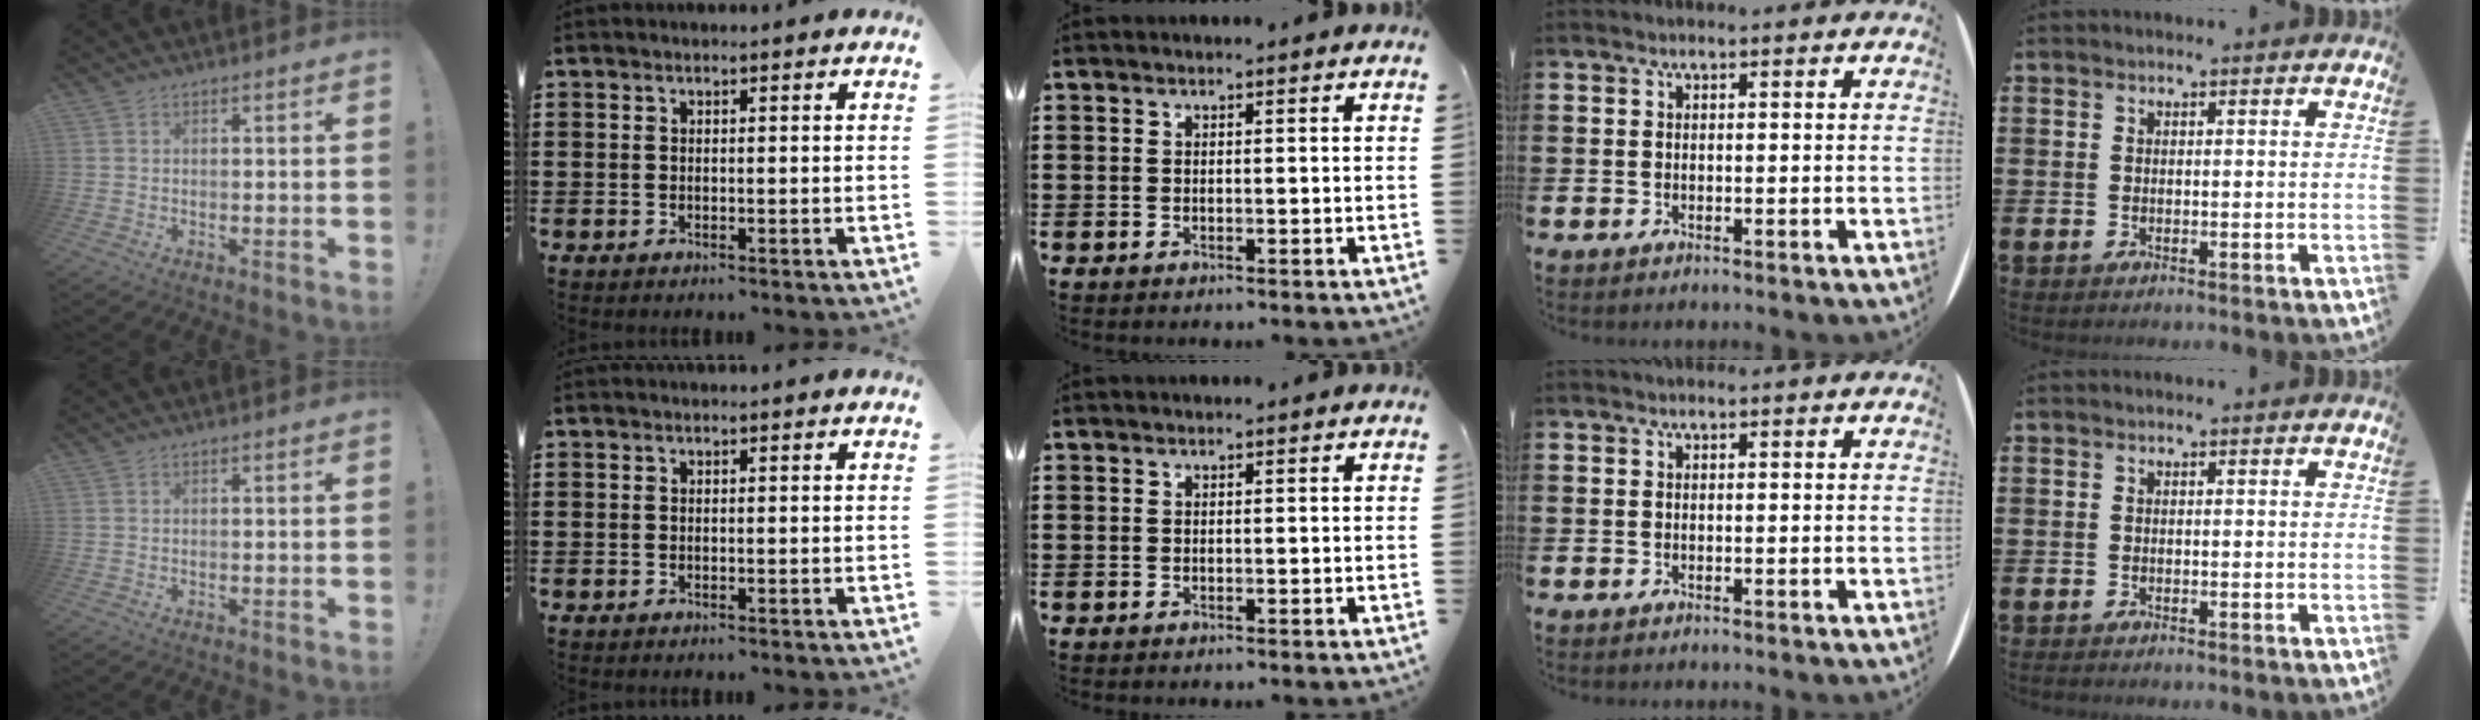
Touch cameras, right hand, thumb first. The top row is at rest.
{}